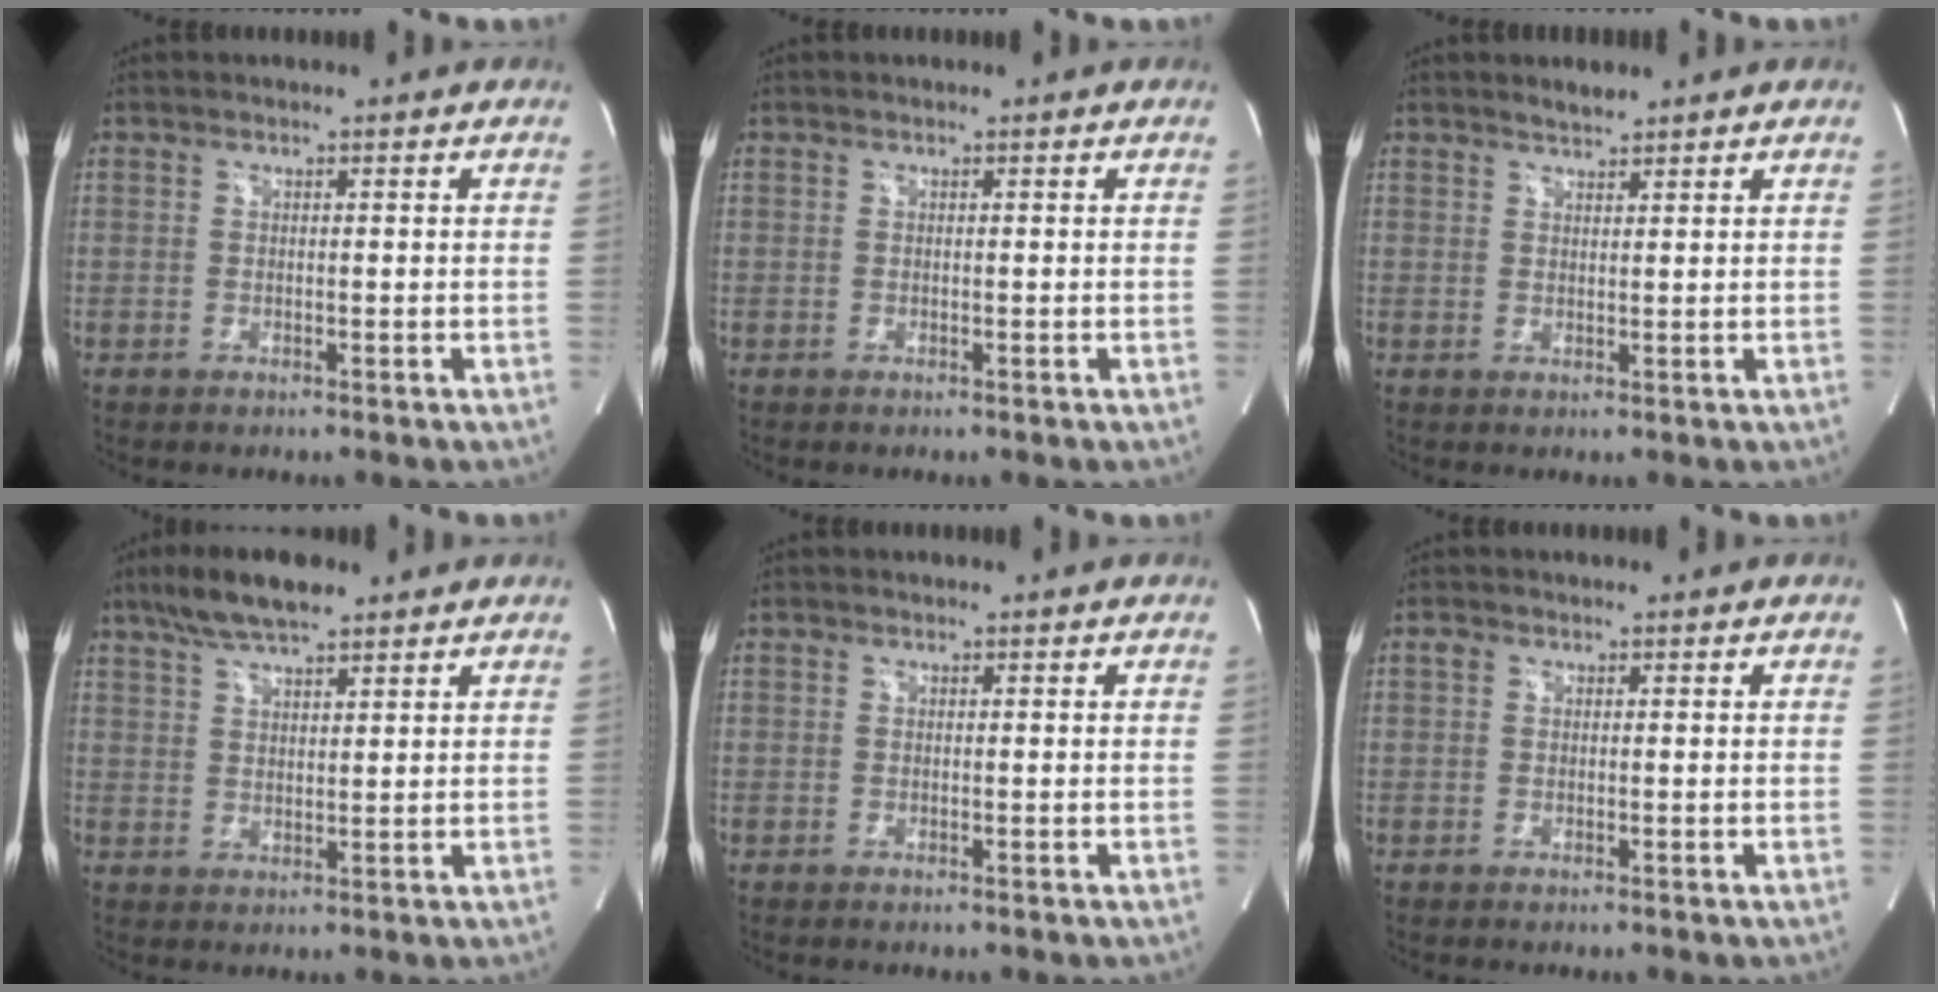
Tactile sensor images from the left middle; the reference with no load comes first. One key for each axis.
{"total": 0.0}
{"total": 1.7, "fx": 1.7, "fy": 0.2, "fz": 0.4, "tx": -0.016, "ty": 0.001, "tz": 0.033}
{"total": 7.8, "fx": 6.0, "fy": 1.7, "fz": 4.7, "tx": -0.097, "ty": 0.015, "tz": 0.109}
{"total": 0.0}
{"total": 0.7, "fx": 0.4, "fy": 0.6, "fz": 0.4, "tx": -0.010, "ty": 0.006, "tz": 0.006}